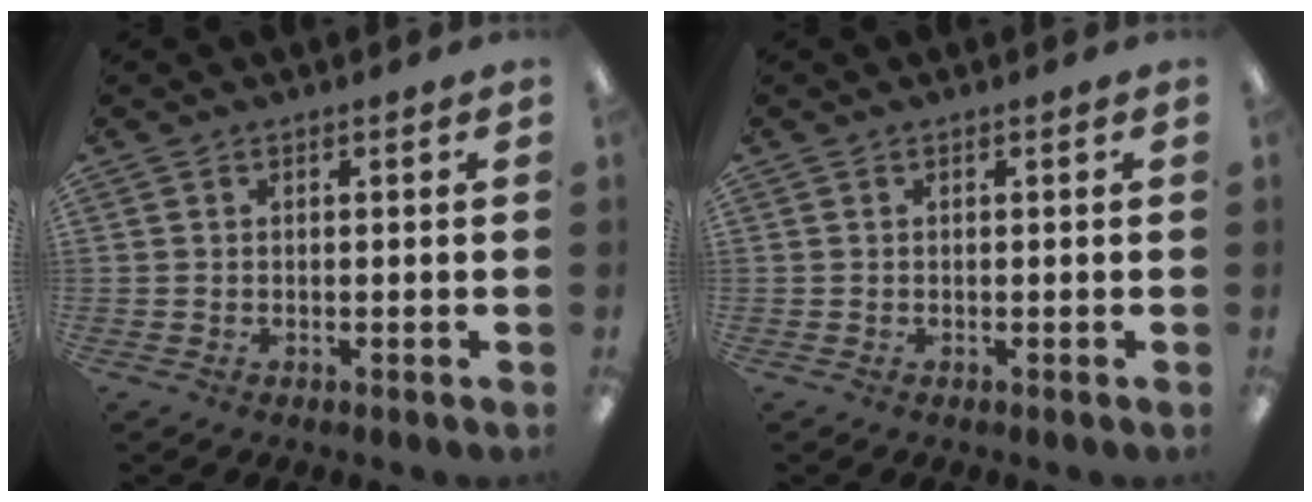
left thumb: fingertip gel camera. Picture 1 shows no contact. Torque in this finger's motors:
{"motor_torque": [-0.07, -0.07, 0.11, -0.02, 0.00]}